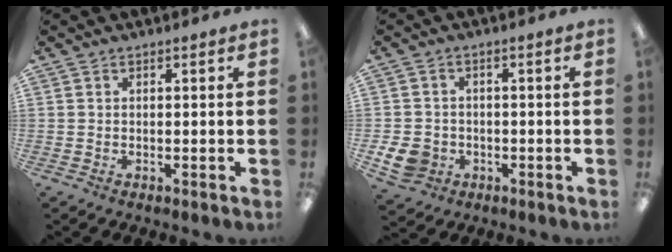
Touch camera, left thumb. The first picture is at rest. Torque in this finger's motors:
{"motor_torque": [-0.32, 0.55, 0.23, -0.26, 0.03]}